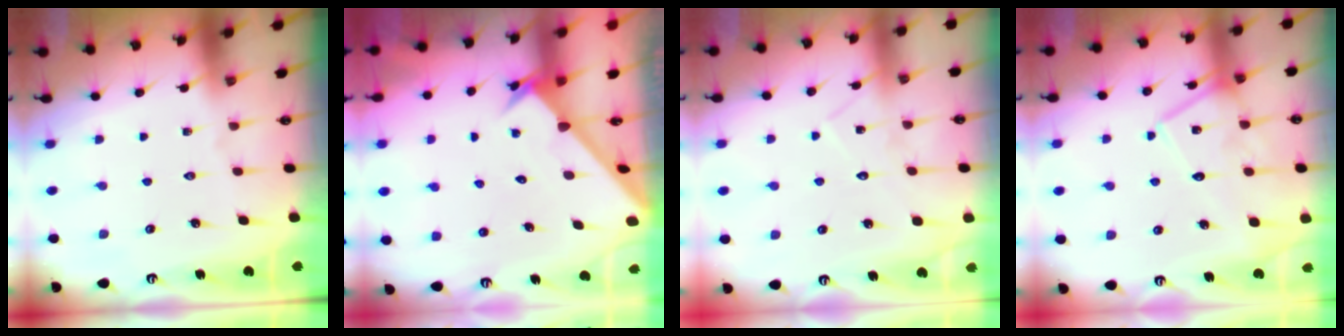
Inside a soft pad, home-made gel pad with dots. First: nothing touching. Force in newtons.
{"total": 2.6, "press": 2.6, "slide": 0.2}
{"total": 7.9, "press": 7.9, "slide": 0.5}
{"total": 15.9, "press": 15.9, "slide": 1.3}